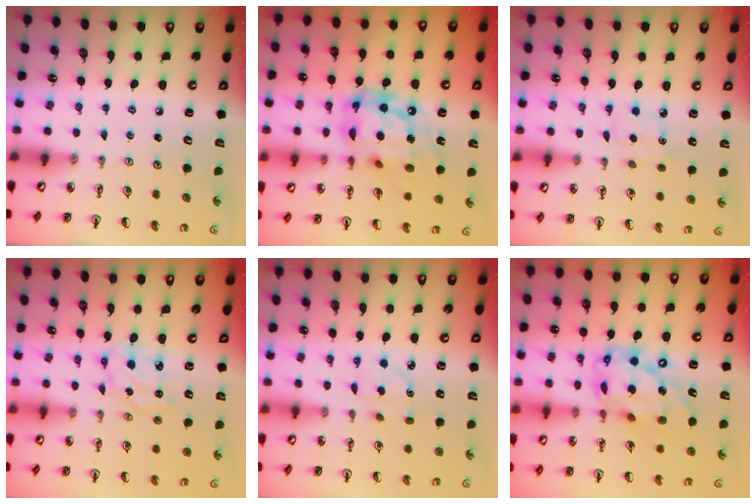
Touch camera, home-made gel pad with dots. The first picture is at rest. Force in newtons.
{"total": 16.1, "press": 16.0, "slide": 1.7}
{"total": 3.8, "press": 3.8, "slide": 0.4}
{"total": 2.6, "press": 2.6, "slide": 0.3}
{"total": 3.1, "press": 3.1, "slide": 0.7}
{"total": 17.4, "press": 17.4, "slide": 1.4}